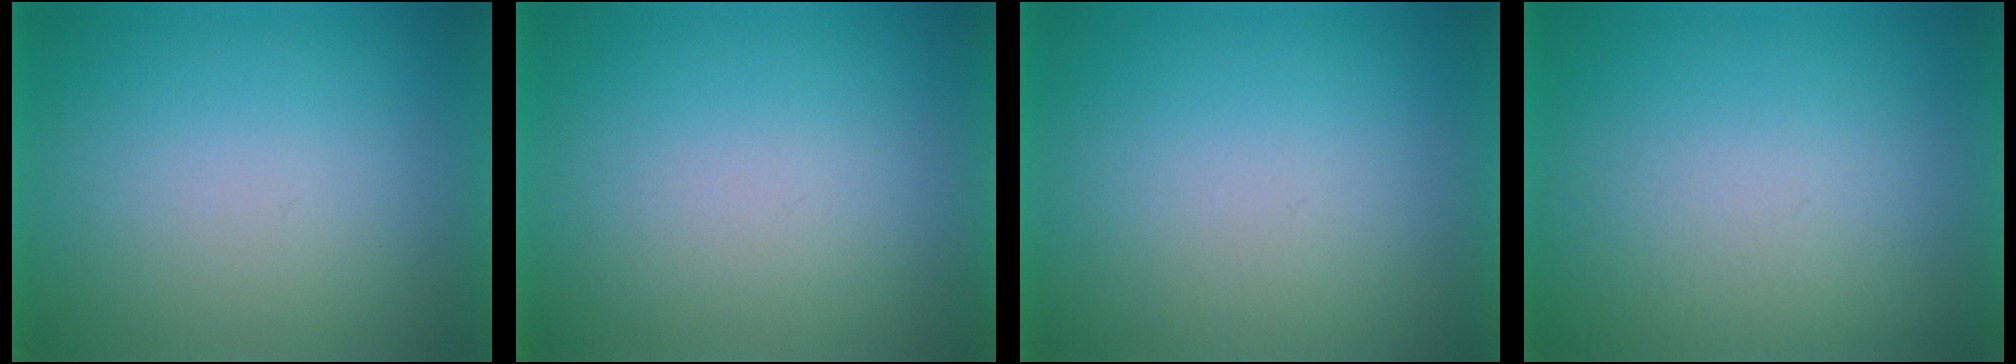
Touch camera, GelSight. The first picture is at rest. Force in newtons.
{"total": 1.5}
{"total": 1.2}
{"total": 3.8}